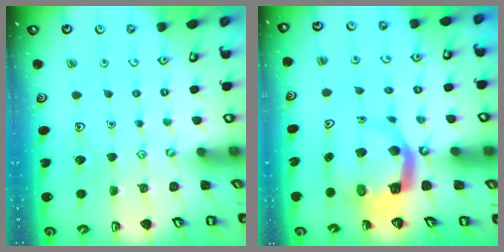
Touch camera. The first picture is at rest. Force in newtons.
{"total": 7.5, "press": 7.4, "slide": 1.0}